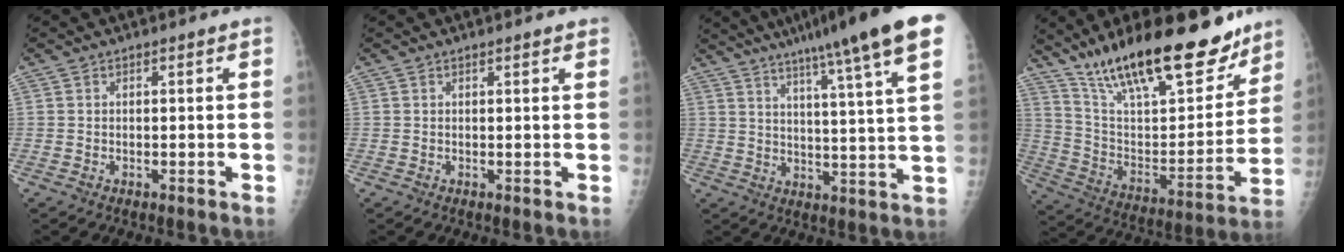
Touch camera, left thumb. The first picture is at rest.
{"total": 1.6, "force": [1.3, 0.2, 0.9], "torque": [-0.006, 0.002, 0.016]}
{"total": 19.4, "force": [12.8, 0.6, 14.6], "torque": [-0.208, -0.034, 0.167]}
{"total": 28.6, "force": [20.6, 9.3, 17.6], "torque": [-0.246, -0.075, 0.338]}